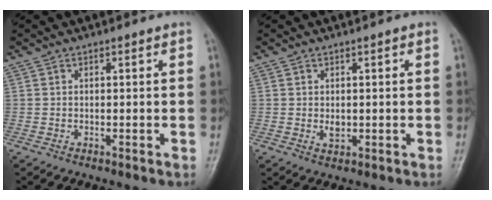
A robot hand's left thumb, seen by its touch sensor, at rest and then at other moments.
{"total": 2.1, "force": [0.1, 1.4, 1.6], "torque": [-0.019, -0.004, 0.004]}